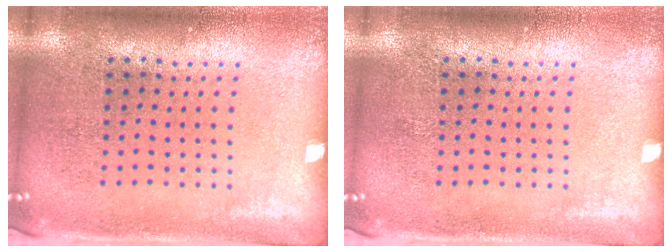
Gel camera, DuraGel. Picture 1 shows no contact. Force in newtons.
{"total": 0.0}